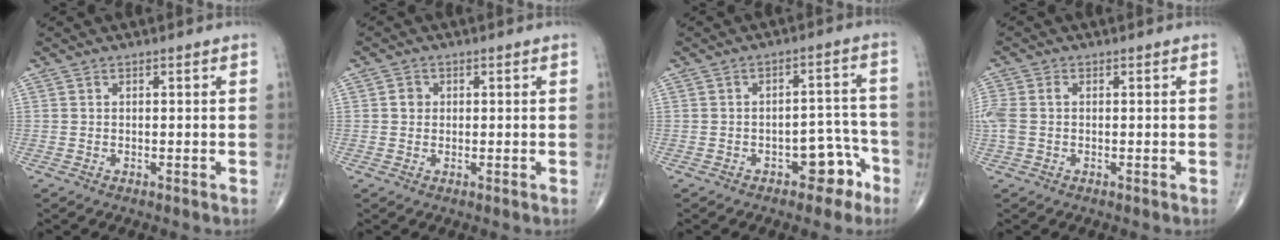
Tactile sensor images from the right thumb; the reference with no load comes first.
{"total": 1.8, "force": [0.2, 1.6, 0.7], "torque": [-0.003, 0.003, 0.001]}
{"total": 6.6, "force": [-3.9, 3.9, 3.6], "torque": [-0.019, 0.052, -0.050]}
{"total": 4.2, "force": [-0.1, 2.8, 3.1], "torque": [-0.098, 0.013, -0.002]}